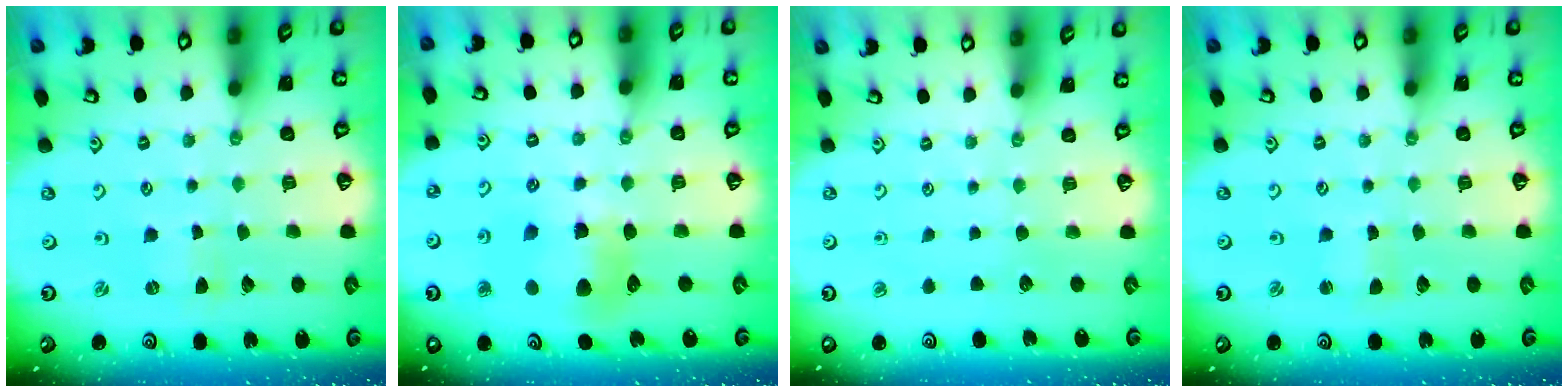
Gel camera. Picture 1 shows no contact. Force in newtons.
{"total": 8.6, "press": 8.5, "slide": 1.3}
{"total": 0.0}
{"total": 1.3, "press": 1.3, "slide": 0.1}